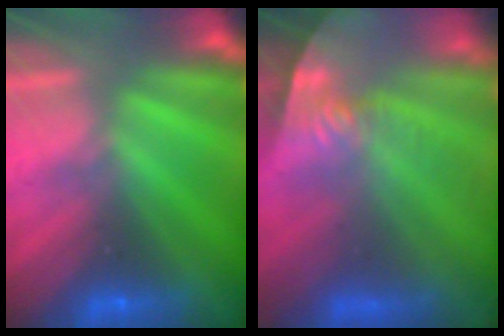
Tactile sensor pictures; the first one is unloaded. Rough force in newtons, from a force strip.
{"total": 7.6}